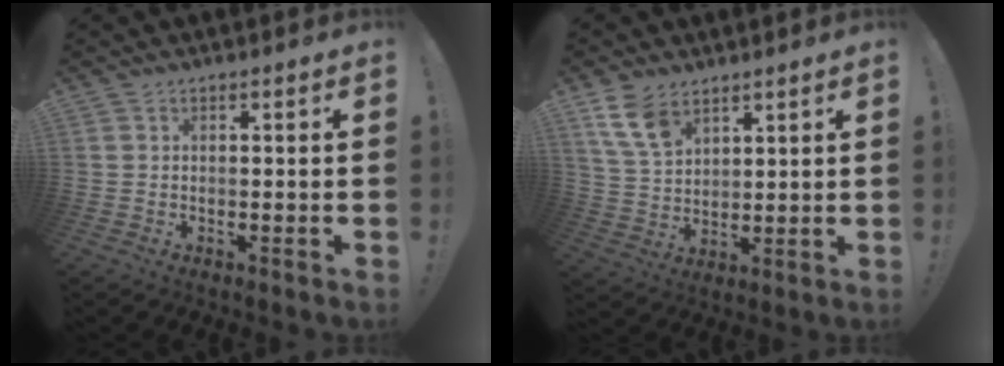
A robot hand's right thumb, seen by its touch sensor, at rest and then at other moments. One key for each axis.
{"total": 10.5, "fx": 6.6, "fy": 6.2, "fz": 5.4, "tx": -0.098, "ty": -0.026, "tz": 0.130}